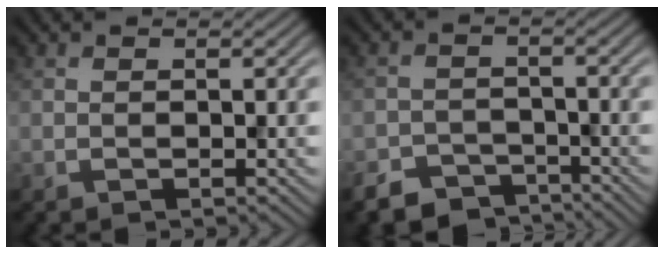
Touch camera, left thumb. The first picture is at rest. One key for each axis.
{"total": 4.8, "fx": -4.1, "fy": 2.3, "fz": 1.0, "tx": -0.020, "ty": -0.006, "tz": -0.078}